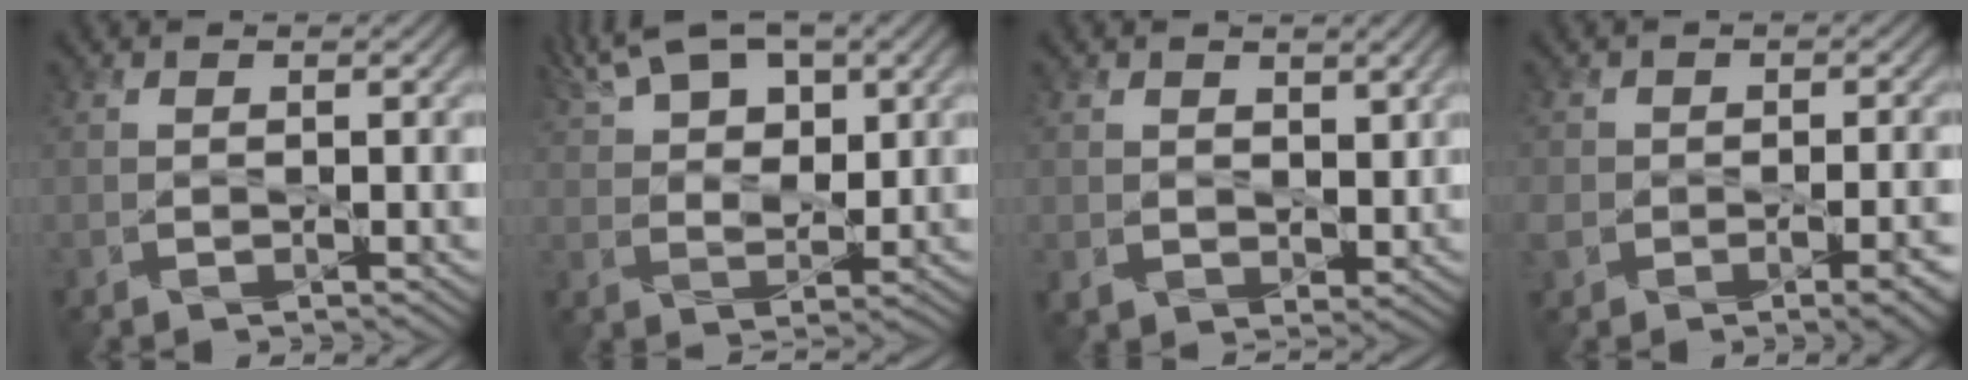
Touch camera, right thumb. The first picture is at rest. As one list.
[{"total": 10.9, "force": [6.0, 5.3, 7.4], "torque": [-0.154, 0.019, 0.098]}, {"total": 3.6, "force": [1.6, 2.7, 1.7], "torque": [-0.052, -0.014, 0.030]}, {"total": 7.0, "force": [-3.2, 4.7, 4.1], "torque": [-0.063, -0.015, -0.040]}]